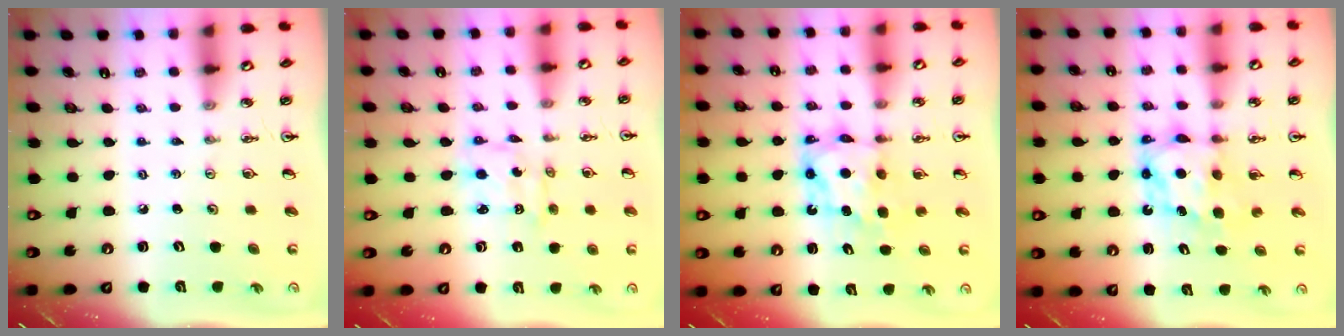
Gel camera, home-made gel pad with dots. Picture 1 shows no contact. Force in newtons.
{"total": 2.4, "press": 2.4, "slide": 0.1}
{"total": 6.6, "press": 6.6, "slide": 0.6}
{"total": 6.1, "press": 6.1, "slide": 0.3}